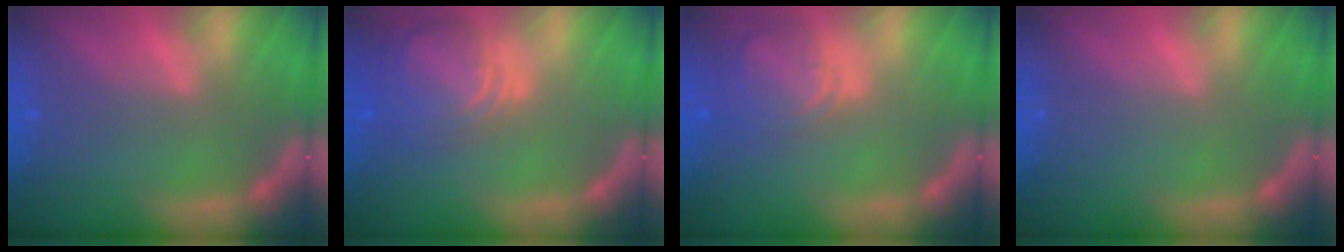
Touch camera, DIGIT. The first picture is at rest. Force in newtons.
{"total": 7.0}
{"total": 5.0}
{"total": 0.0}